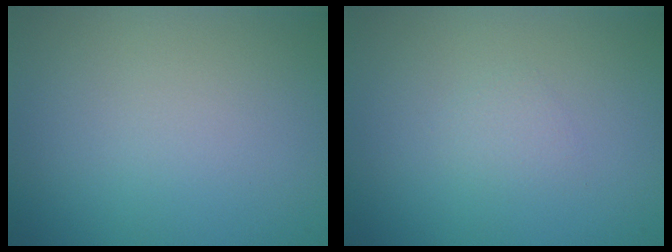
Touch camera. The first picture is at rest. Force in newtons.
{"total": 0.8, "press": 0.8, "slide": 0.1}